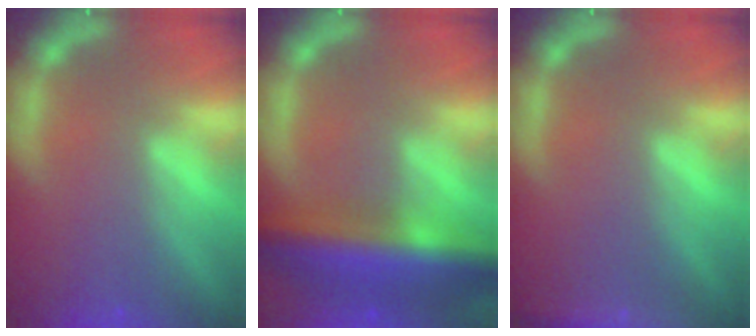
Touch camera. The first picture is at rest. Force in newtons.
{"total": 10.0}
{"total": 4.5}